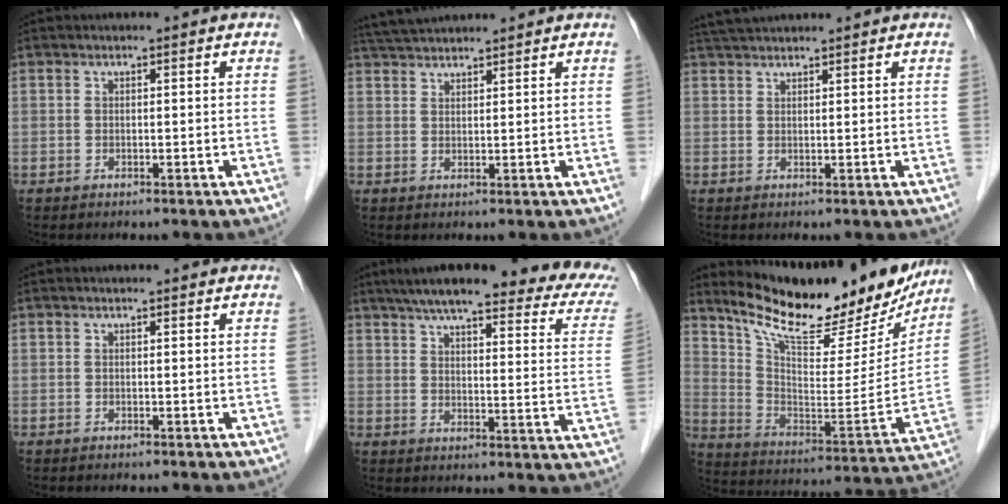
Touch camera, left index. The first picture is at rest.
{"total": 5.6, "force": [5.3, 0.2, 1.7], "torque": [-0.034, 0.038, 0.100]}
{"total": 4.1, "force": [3.9, 0.2, 1.4], "torque": [-0.026, 0.032, 0.074]}
{"total": 2.4, "force": [2.3, 0.4, 0.5], "torque": [-0.013, 0.016, 0.022]}
{"total": 23.6, "force": [19.4, 2.7, 13.1], "torque": [-0.176, -0.011, 0.232]}
{"total": 24.4, "force": [20.7, 6.3, 11.2], "torque": [-0.179, -0.036, 0.302]}